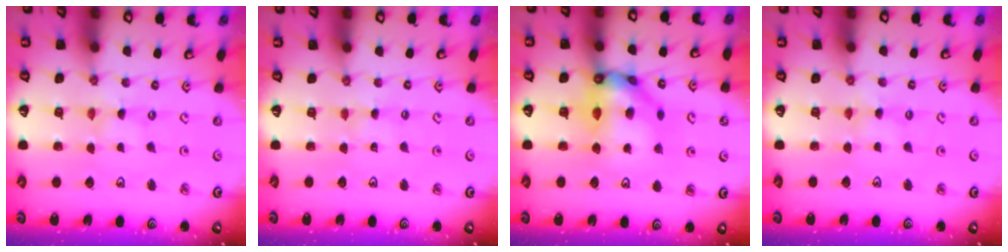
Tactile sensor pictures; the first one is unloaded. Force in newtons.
{"total": 2.0, "press": 2.0, "slide": 0.3}
{"total": 12.3, "press": 12.2, "slide": 1.8}
{"total": 2.8, "press": 2.8, "slide": 0.4}